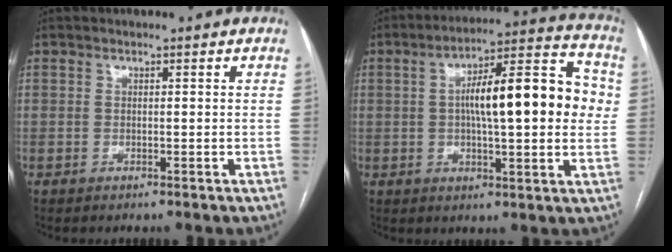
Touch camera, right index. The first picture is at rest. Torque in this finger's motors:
{"motor_torque": [1.41, 0.69, 0.43, 0.11]}